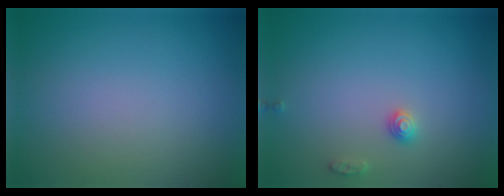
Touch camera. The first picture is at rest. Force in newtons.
{"total": 1.2, "press": 1.2, "slide": 0.0}